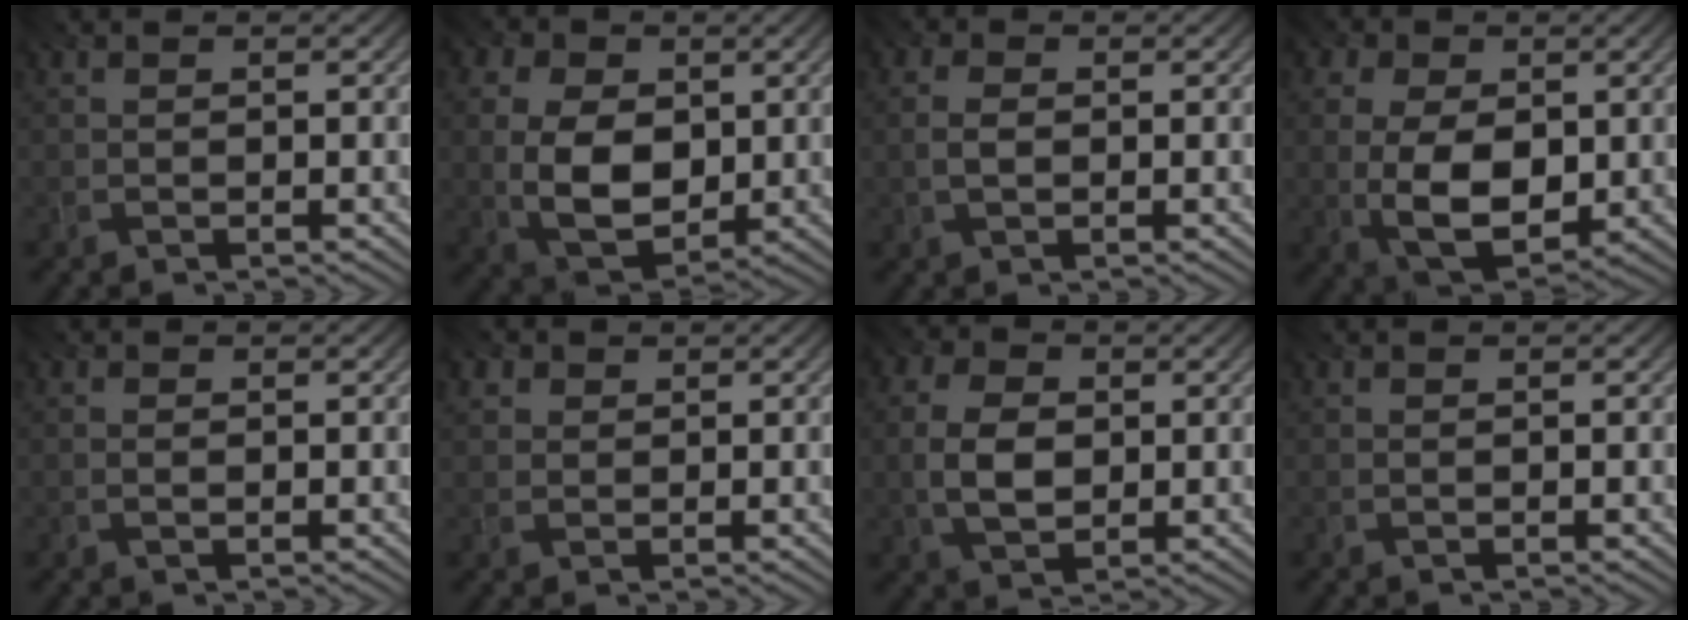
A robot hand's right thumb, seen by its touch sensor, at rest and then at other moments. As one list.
[{"total": 10.4, "force": [0.4, 7.2, 7.4], "torque": [-0.180, -0.005, 0.001]}, {"total": 2.5, "force": [-0.3, 1.7, 1.8], "torque": [-0.043, 0.003, -0.017]}, {"total": 9.6, "force": [0.3, 6.4, 7.1], "torque": [-0.164, -0.003, -0.005]}, {"total": 0.7, "force": [0.2, 0.4, 0.5], "torque": [-0.008, -0.004, 0.001]}, {"total": 2.1, "force": [1.0, 1.8, 0.7], "torque": [-0.023, 0.000, 0.022]}, {"total": 6.1, "force": [-0.3, 4.2, 4.4], "torque": [-0.112, 0.000, -0.011]}, {"total": 0.0}]